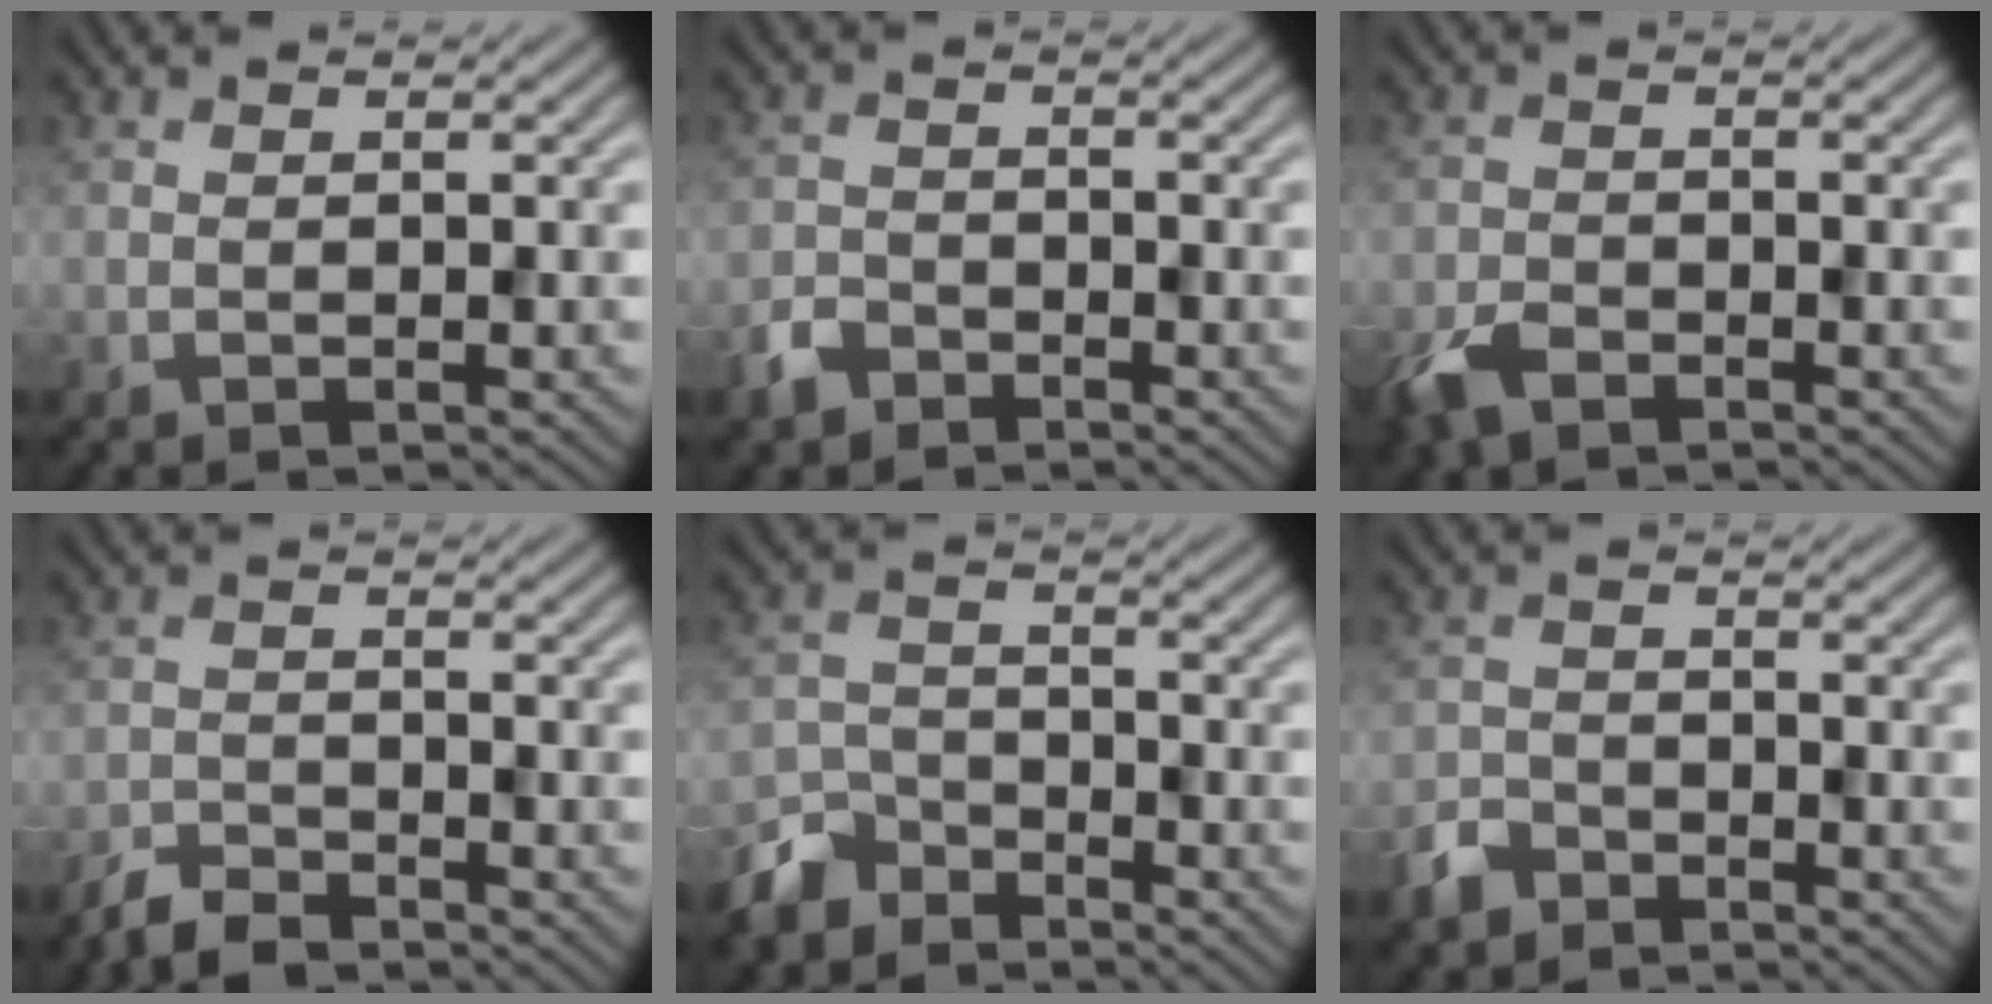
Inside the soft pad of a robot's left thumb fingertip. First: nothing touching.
{"total": 3.0, "force": [-2.4, 1.5, 0.9], "torque": [-0.020, -0.003, -0.058]}
{"total": 4.1, "force": [-2.9, 1.9, 2.1], "torque": [-0.049, -0.010, -0.065]}
{"total": 3.7, "force": [-3.5, 0.7, 1.1], "torque": [-0.021, -0.004, -0.075]}
{"total": 6.1, "force": [-5.1, 2.8, 1.6], "torque": [-0.041, -0.005, -0.117]}
{"total": 3.4, "force": [-2.8, 1.7, 0.9], "torque": [-0.021, -0.002, -0.068]}